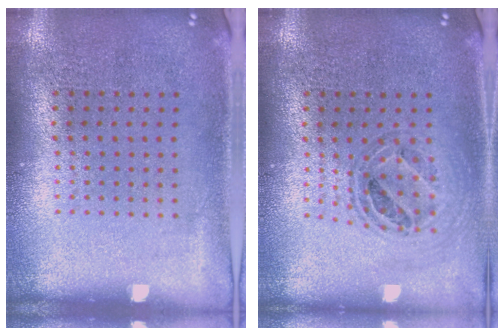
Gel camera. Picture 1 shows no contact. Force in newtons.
{"total": 0.8, "press": 0.8, "slide": 0.0}